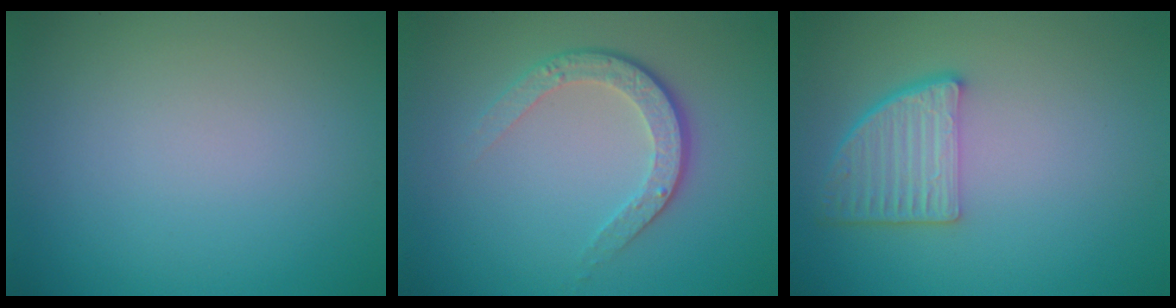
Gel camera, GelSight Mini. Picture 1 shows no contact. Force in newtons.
{"total": 3.5, "press": 2.5, "slide": 2.4}
{"total": 4.5, "press": 3.4, "slide": 2.9}